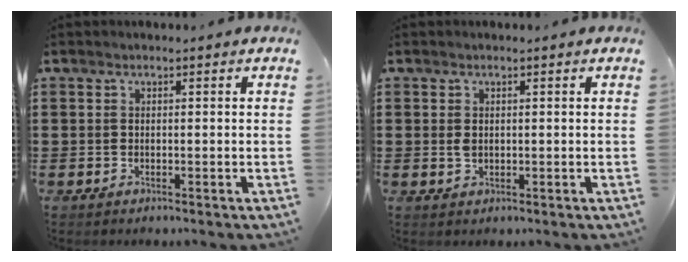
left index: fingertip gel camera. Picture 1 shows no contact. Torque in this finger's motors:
{"motor_torque": [0.24, 0.18, 0.13, 0.04]}